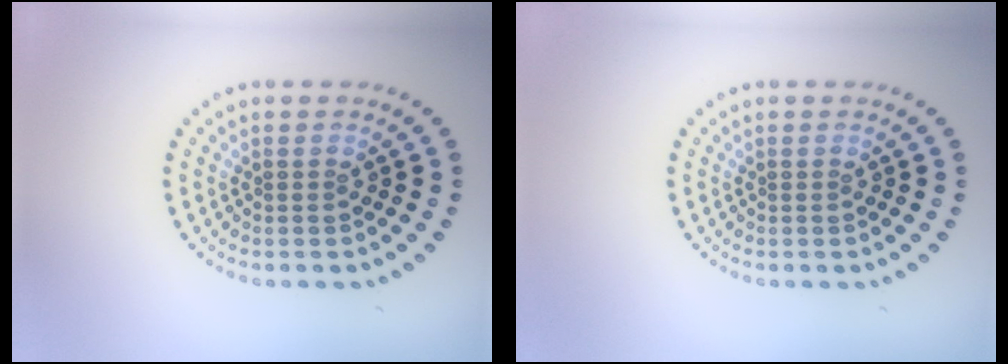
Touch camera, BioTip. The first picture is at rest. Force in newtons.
{"total": 0.0}